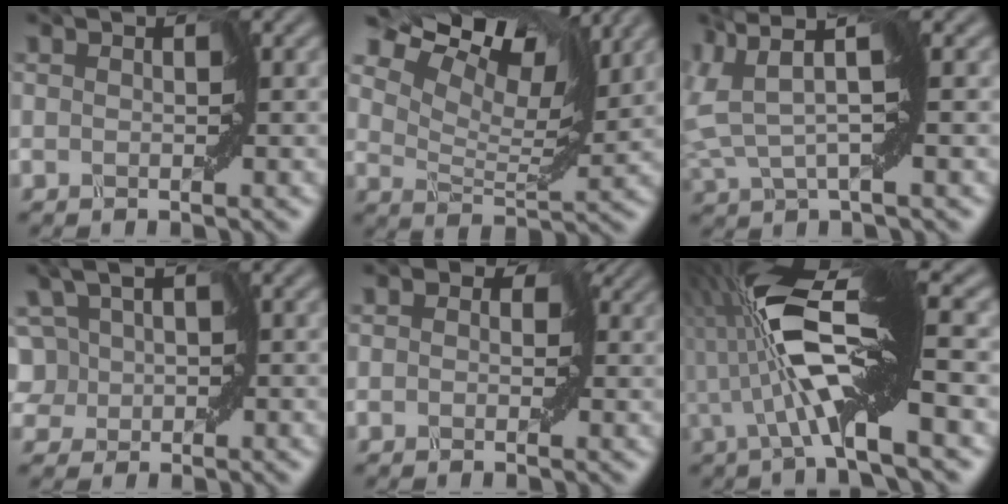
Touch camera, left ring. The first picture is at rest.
{"total": 9.2, "force": [7.6, 2.6, 4.5], "torque": [-0.095, 0.016, 0.124]}
{"total": 4.2, "force": [2.3, 0.4, 3.4], "torque": [-0.087, 0.000, 0.049]}
{"total": 4.6, "force": [-0.3, 4.3, 1.4], "torque": [-0.029, 0.021, -0.032]}
{"total": 3.5, "force": [0.7, 2.6, 2.2], "torque": [-0.023, 0.011, 0.006]}
{"total": 10.3, "force": [0.4, 1.8, 10.2], "torque": [-0.202, 0.015, 0.008]}